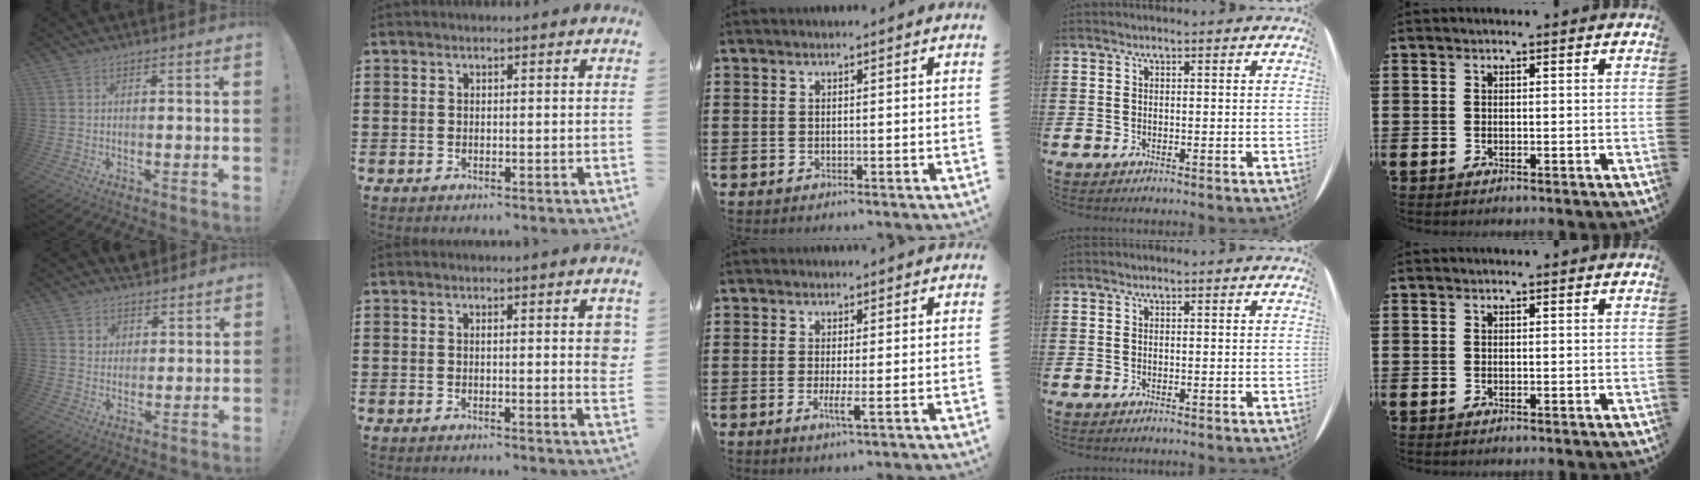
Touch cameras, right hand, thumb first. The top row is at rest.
{"thumb": {"total": 5.7, "force": [4.4, 3.5, -0.2], "torque": [0.007, -0.040, 0.083]}, "index": {"total": 2.3, "force": [0.7, 0.3, 2.2], "torque": [-0.030, -0.004, 0.007]}, "middle": {"total": 2.1, "force": [-0.5, 0.1, 2.0], "torque": [-0.038, -0.006, -0.009]}}